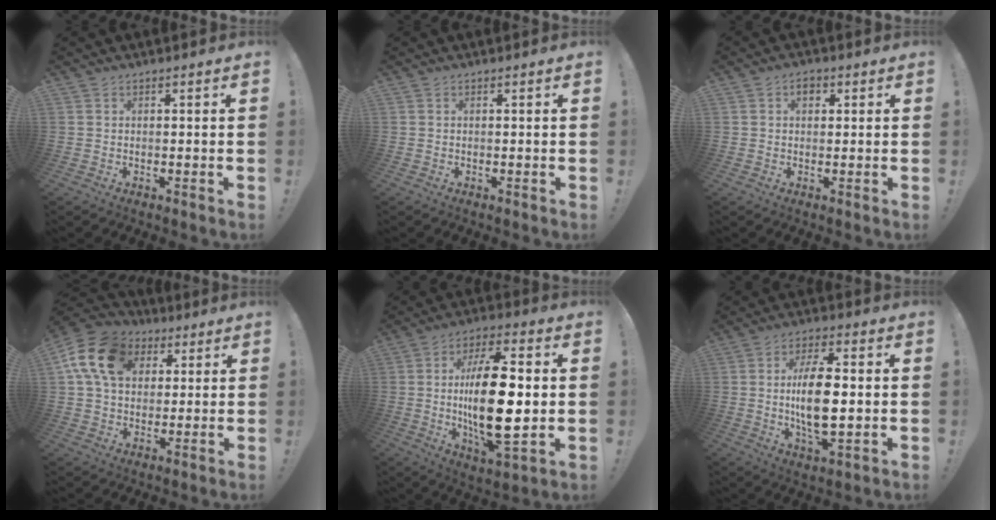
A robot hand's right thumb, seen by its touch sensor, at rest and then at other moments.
{"total": 0.0}
{"total": 3.0, "force": [1.2, 2.0, 1.8], "torque": [-0.017, 0.001, 0.016]}
{"total": 16.5, "force": [5.4, 12.2, 9.7], "torque": [-0.160, -0.002, 0.105]}
{"total": 22.0, "force": [0.0, 8.3, 20.3], "torque": [-0.380, -0.005, -0.004]}
{"total": 13.8, "force": [0.0, 5.5, 12.6], "torque": [-0.236, -0.009, -0.009]}